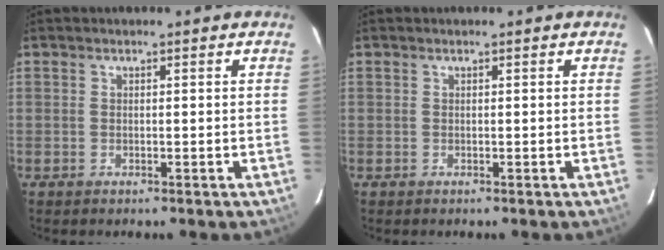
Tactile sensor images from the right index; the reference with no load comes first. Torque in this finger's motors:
{"motor_torque": [0.14, 0.09, 0.05, 0.01]}